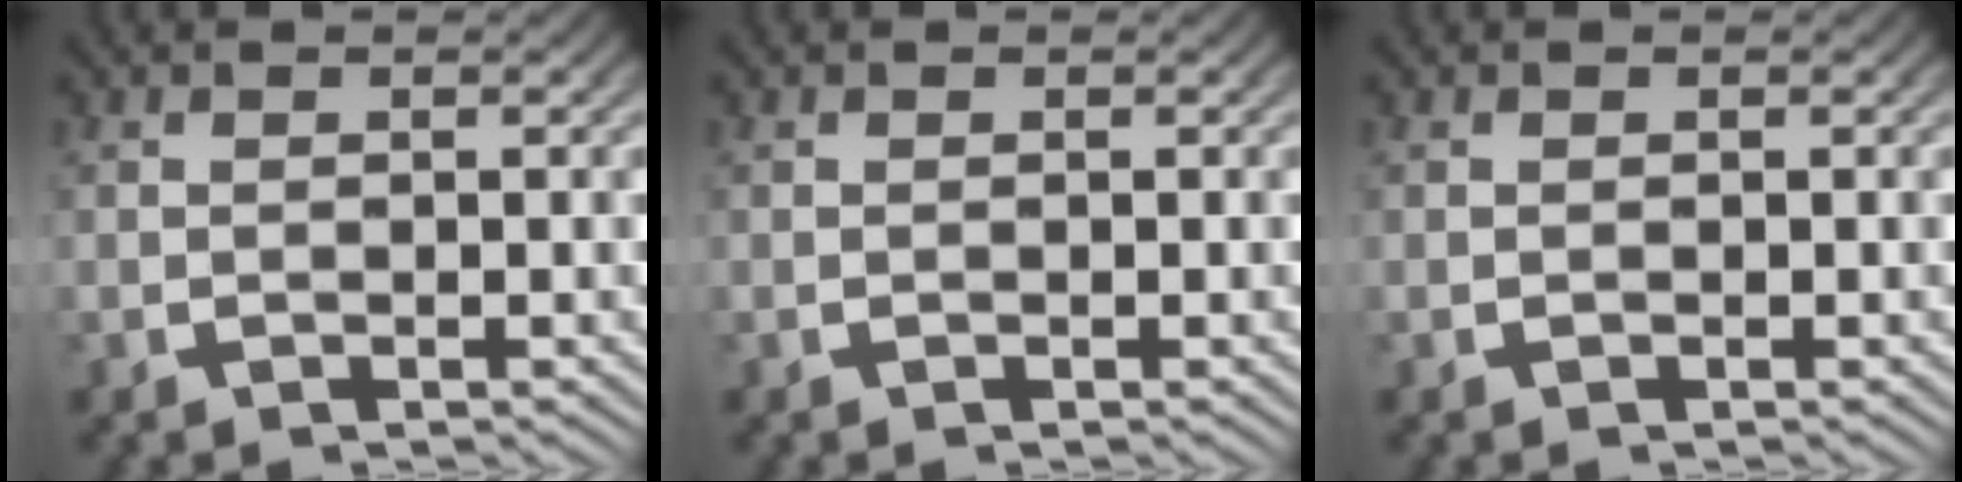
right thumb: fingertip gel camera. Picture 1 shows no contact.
{"total": 0.0}
{"total": 0.0}